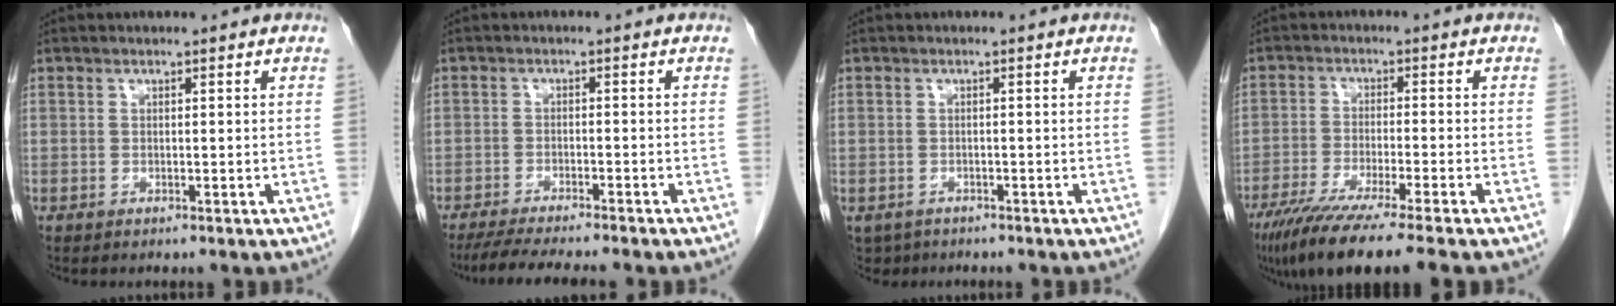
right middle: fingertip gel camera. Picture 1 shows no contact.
{"total": 8.8, "force": [-7.6, -0.1, 4.5], "torque": [-0.057, -0.019, -0.117]}
{"total": 3.4, "force": [-2.5, 2.3, 0.5], "torque": [-0.006, 0.000, -0.037]}
{"total": 12.2, "force": [-9.2, -0.6, 8.0], "torque": [-0.130, -0.038, -0.150]}